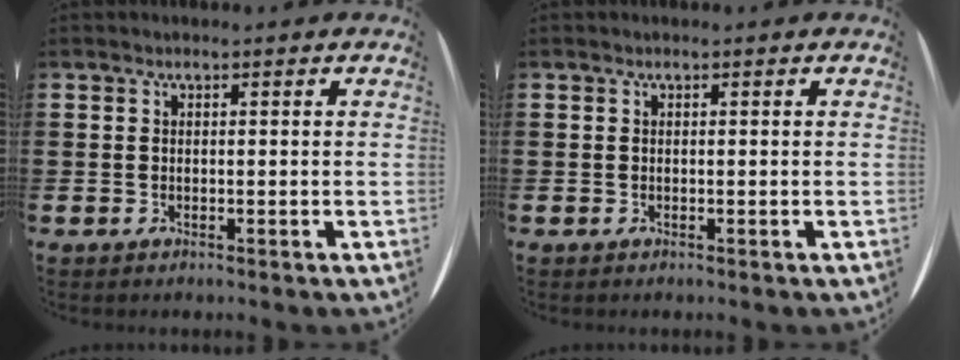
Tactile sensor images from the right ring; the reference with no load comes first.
{"total": 0.0}